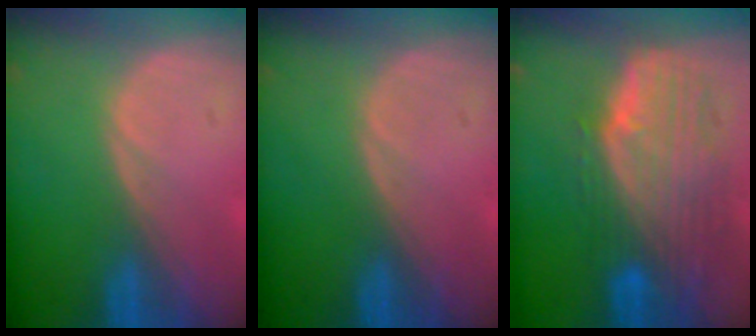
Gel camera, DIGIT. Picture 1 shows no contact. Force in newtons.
{"total": 0.0}
{"total": 10.2, "press": 8.9, "slide": 5.0}